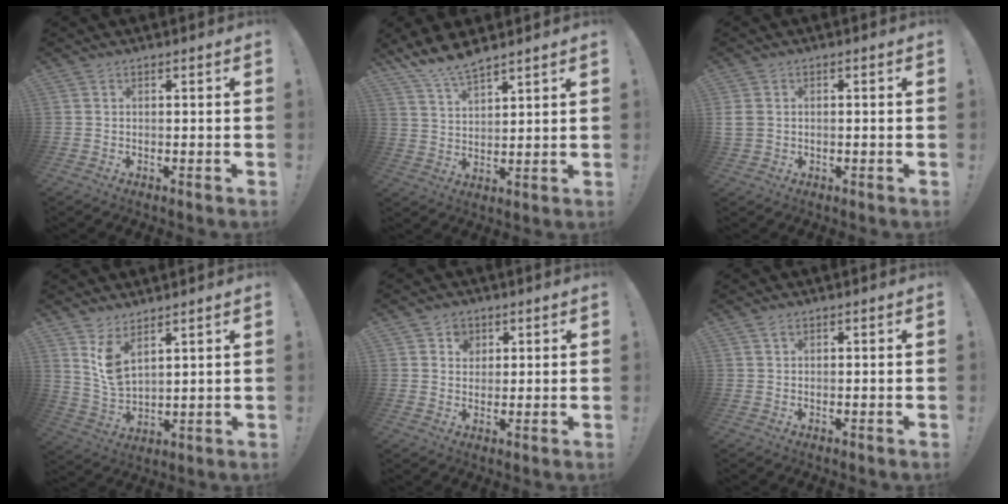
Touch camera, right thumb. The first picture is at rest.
{"total": 8.4, "force": [7.6, 1.8, 3.2], "torque": [-0.065, -0.045, 0.142]}
{"total": 3.1, "force": [-0.2, 2.5, 1.9], "torque": [-0.039, 0.007, 0.000]}
{"total": 8.0, "force": [5.7, 3.3, 4.4], "torque": [-0.077, -0.040, 0.110]}
{"total": 4.5, "force": [2.3, 3.7, 1.1], "torque": [-0.001, -0.014, 0.038]}
{"total": 1.0, "force": [0.6, 0.5, 0.6], "torque": [-0.007, -0.001, 0.010]}